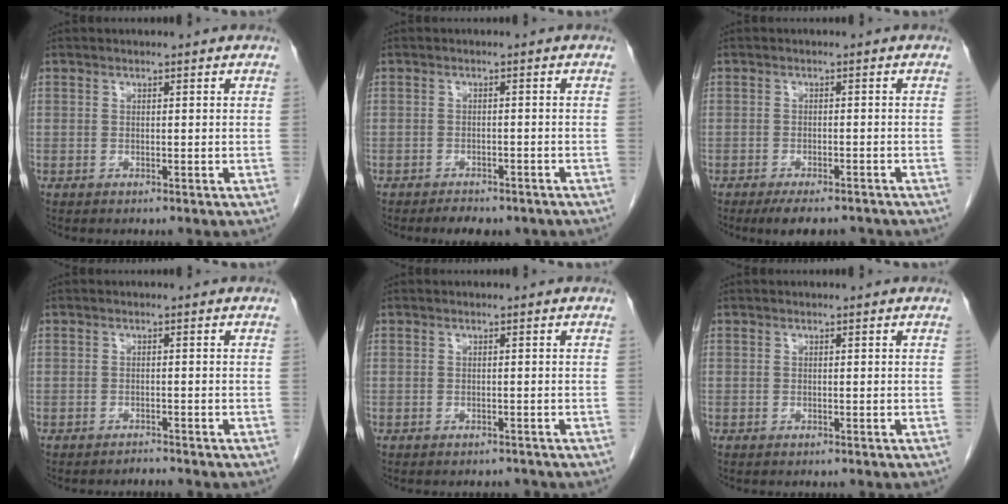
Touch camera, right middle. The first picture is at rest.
{"total": 4.8, "force": [-3.9, 1.9, 2.1], "torque": [-0.027, -0.004, -0.046]}
{"total": 6.5, "force": [-5.4, 1.7, 3.1], "torque": [-0.037, -0.006, -0.078]}
{"total": 1.0, "force": [-0.9, -0.3, -0.2], "torque": [0.001, -0.008, -0.012]}
{"total": 1.5, "force": [-1.5, 0.4, -0.1], "torque": [0.001, -0.004, -0.019]}
{"total": 0.0}